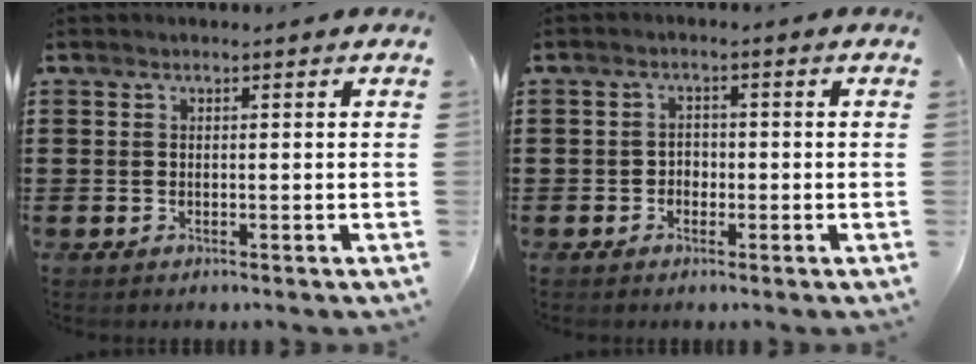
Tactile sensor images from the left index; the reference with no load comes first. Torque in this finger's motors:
{"motor_torque": [-0.01, -0.06, 0.01, 0.00]}